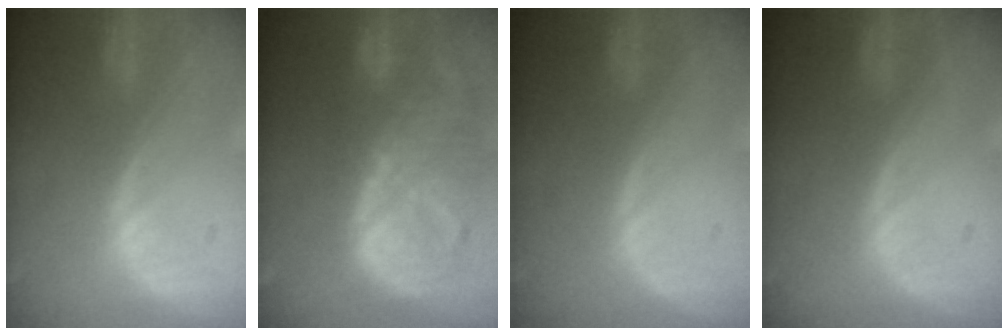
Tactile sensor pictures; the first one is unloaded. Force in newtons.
{"total": 12.6, "press": 11.0, "slide": 6.2}
{"total": 0.0}
{"total": 0.0}